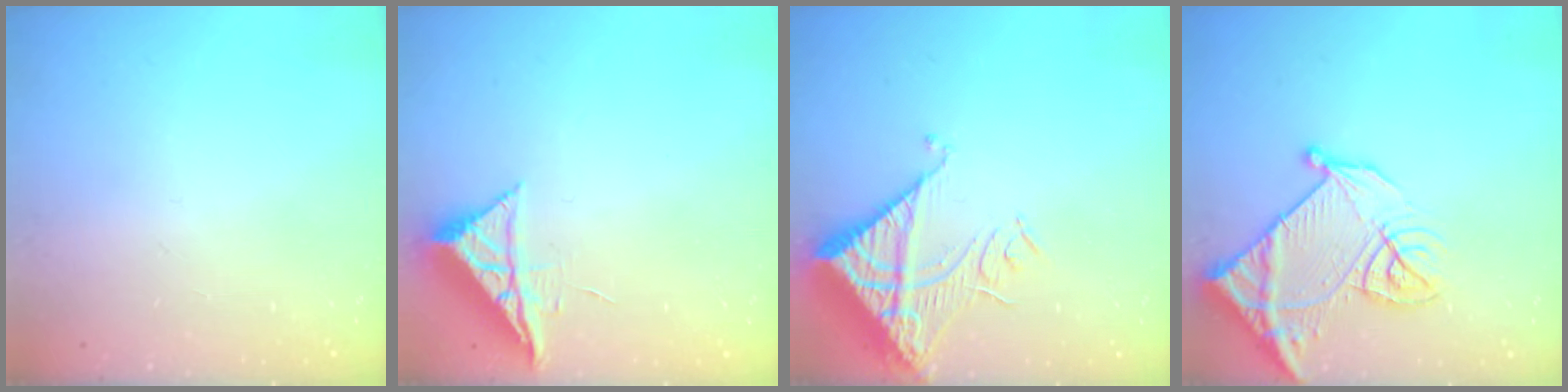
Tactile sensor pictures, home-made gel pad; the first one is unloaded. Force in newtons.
{"total": 7.1, "press": 7.1, "slide": 0.2}
{"total": 13.1, "press": 13.0, "slide": 1.7}
{"total": 17.4, "press": 17.3, "slide": 1.8}